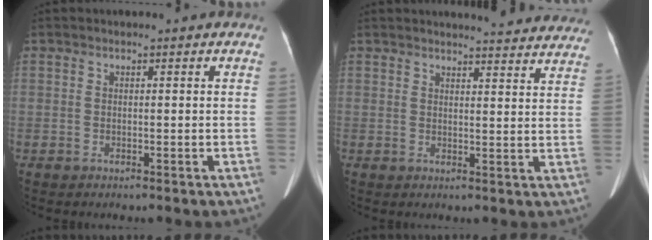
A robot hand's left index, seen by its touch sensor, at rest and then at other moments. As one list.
[{"total": 14.3, "force": [13.8, 1.6, 3.3], "torque": [-0.018, -0.041, 0.136]}]